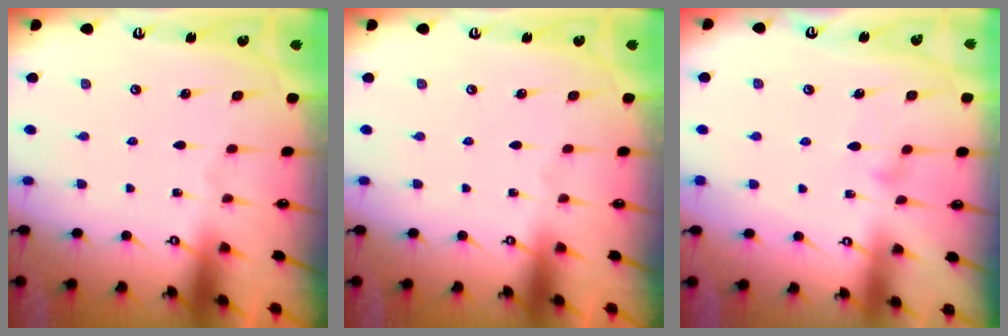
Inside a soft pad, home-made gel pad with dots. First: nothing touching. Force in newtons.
{"total": 0.0}
{"total": 7.0, "press": 7.0, "slide": 0.4}